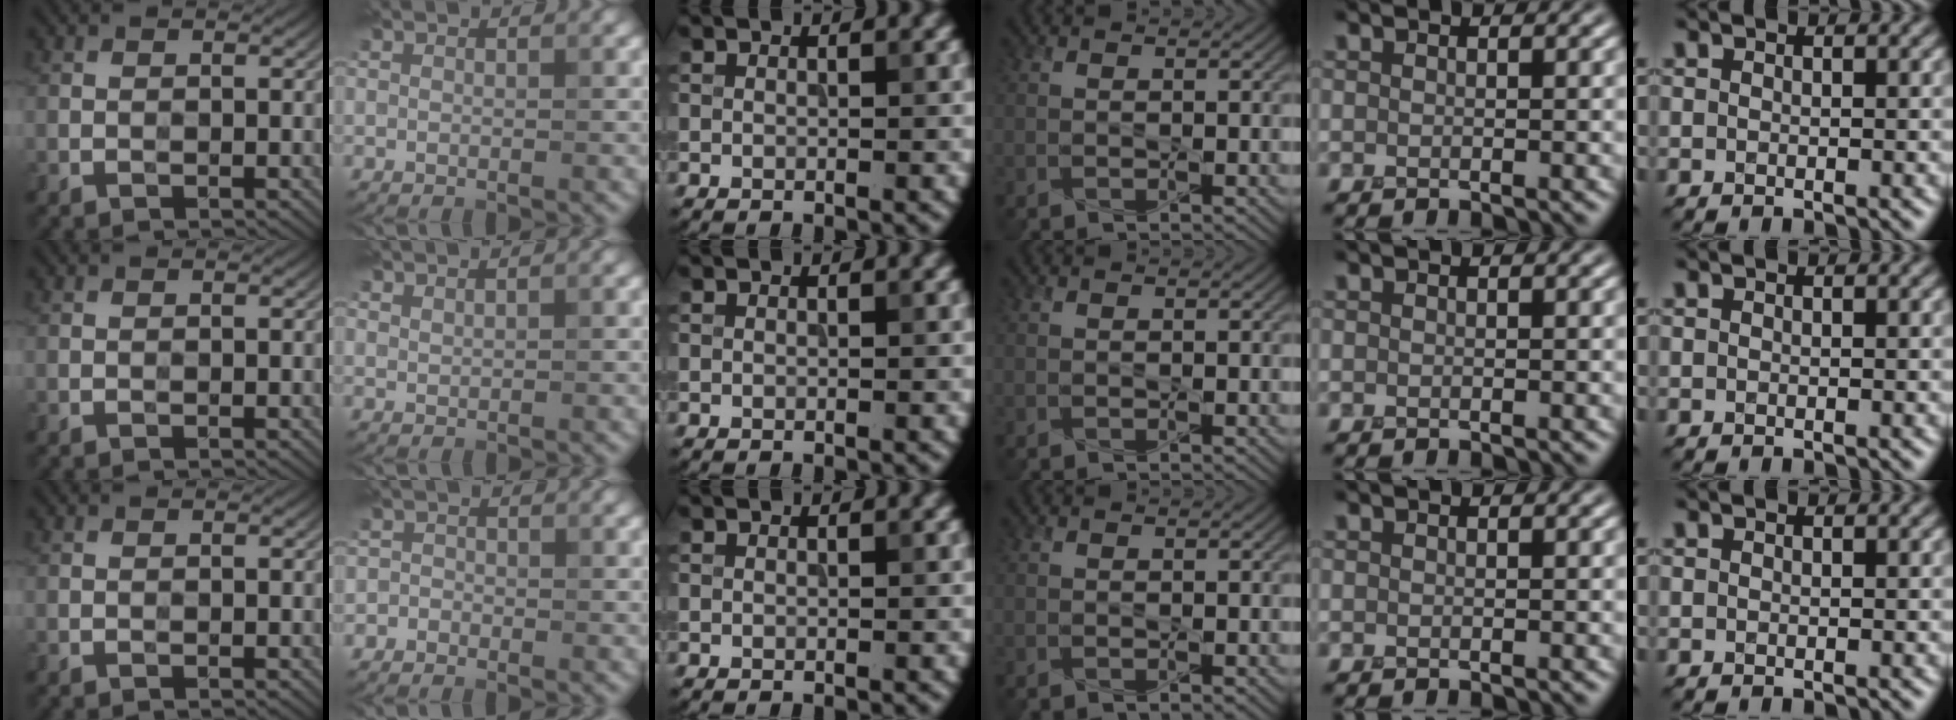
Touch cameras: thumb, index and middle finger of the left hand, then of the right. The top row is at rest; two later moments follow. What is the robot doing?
{"motion": "press", "object": "sticky note"}